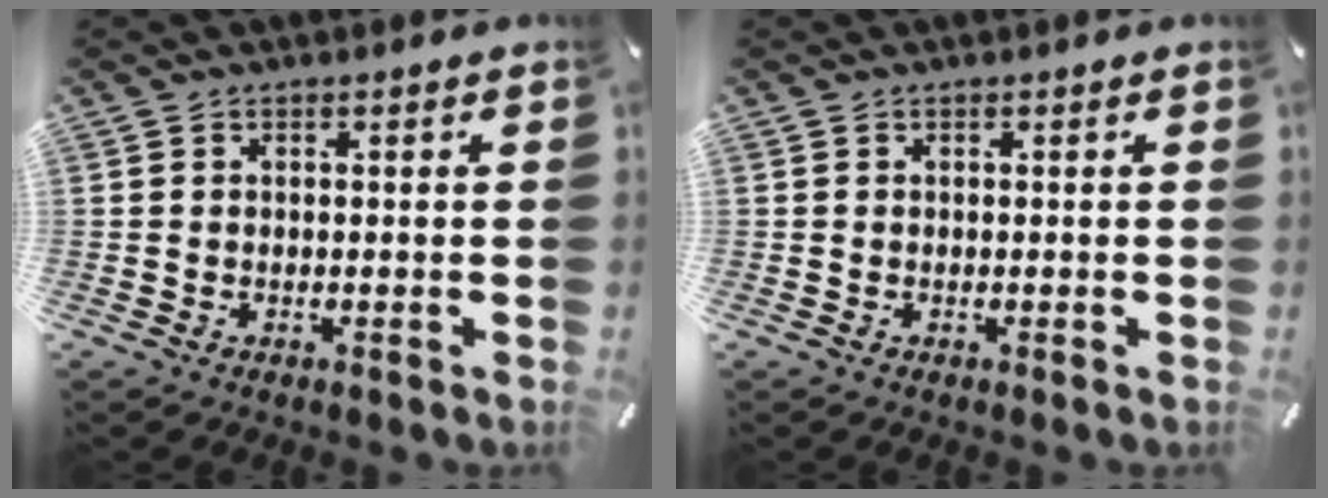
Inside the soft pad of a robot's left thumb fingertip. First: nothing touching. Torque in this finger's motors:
{"motor_torque": [-0.01, 0.00, 0.00, 0.00, 0.00]}